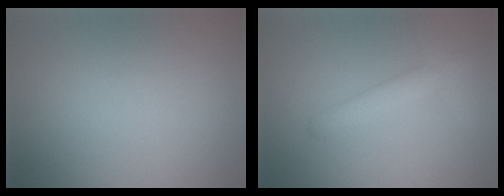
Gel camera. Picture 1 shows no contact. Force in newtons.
{"total": 2.8, "press": 2.8, "slide": 0.1}